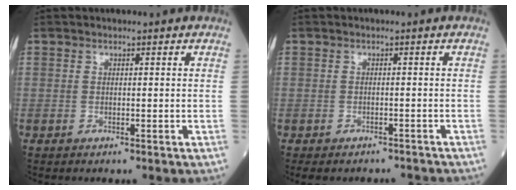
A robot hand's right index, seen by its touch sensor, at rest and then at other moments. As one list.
[{"total": 6.4, "force": [-5.7, 2.6, 1.1], "torque": [-0.007, 0.003, -0.066]}]